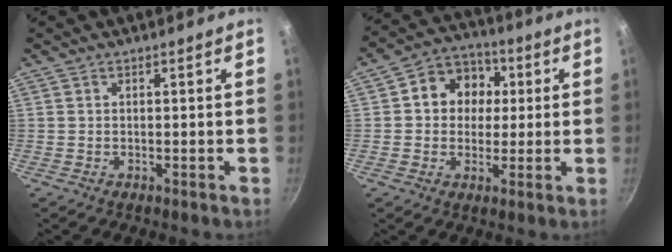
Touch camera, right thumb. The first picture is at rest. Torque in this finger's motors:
{"motor_torque": [-0.38, 0.56, 0.18, -0.03, 0.11]}